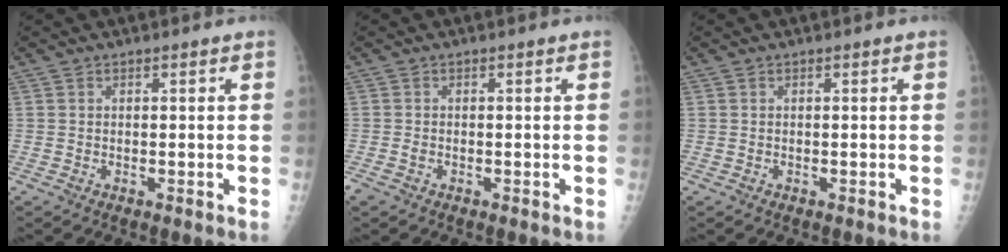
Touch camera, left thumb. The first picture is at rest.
{"total": 1.4, "force": [-0.7, 0.8, 0.9], "torque": [-0.025, -0.001, -0.013]}
{"total": 0.0}